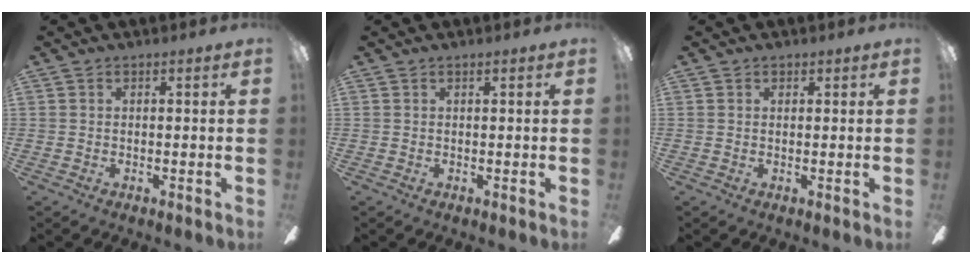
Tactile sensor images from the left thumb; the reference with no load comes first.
{"total": 0.0}
{"total": 0.7, "force": [0.4, 0.5, 0.2], "torque": [0.004, -0.002, 0.006]}